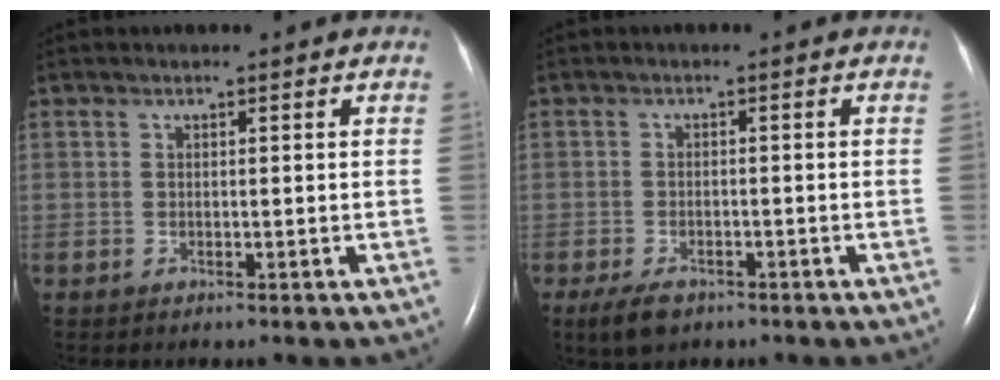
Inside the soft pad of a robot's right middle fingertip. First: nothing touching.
{"total": 3.9, "force": [-2.6, 1.9, 2.2], "torque": [-0.050, -0.006, -0.040]}